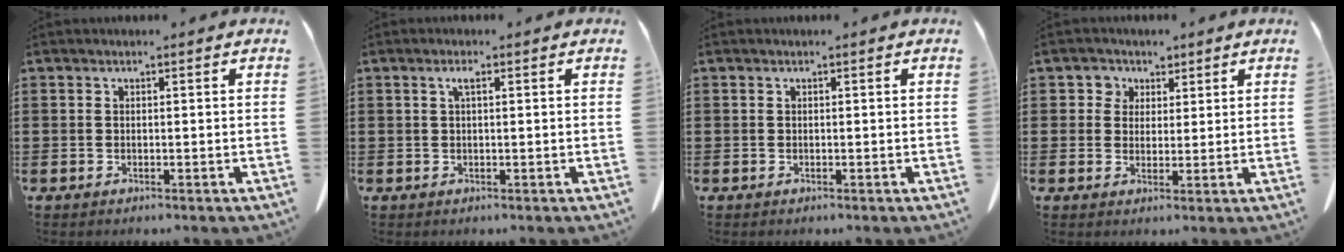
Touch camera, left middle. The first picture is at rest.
{"total": 1.6, "force": [0.5, 0.4, 1.4], "torque": [-0.029, 0.004, 0.007]}
{"total": 0.0}
{"total": 3.5, "force": [1.9, 3.0, 0.3], "torque": [-0.023, 0.015, 0.033]}